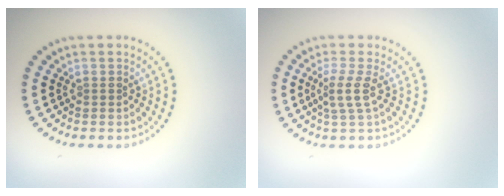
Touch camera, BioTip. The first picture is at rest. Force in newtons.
{"total": 2.2, "press": 1.6, "slide": 1.5}